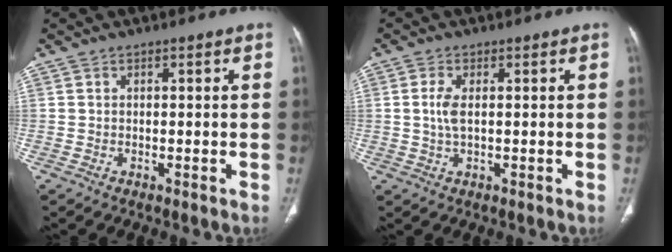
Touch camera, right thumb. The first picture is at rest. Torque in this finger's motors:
{"motor_torque": [-0.72, 0.18, -0.42, 0.06, 0.02]}